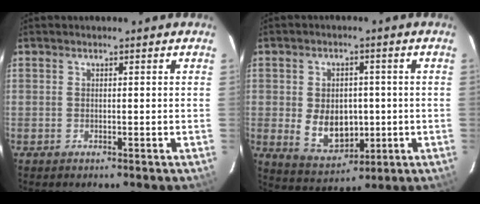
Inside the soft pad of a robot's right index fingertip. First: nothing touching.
{"total": 9.3, "force": [-0.9, 6.8, 6.3], "torque": [-0.128, -0.006, 0.008]}